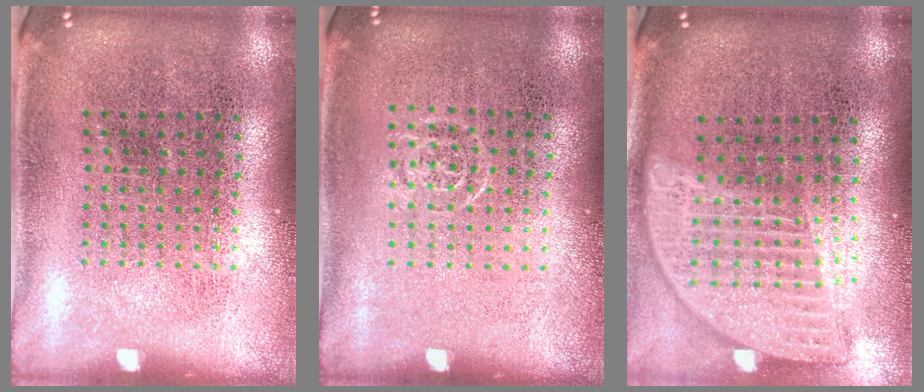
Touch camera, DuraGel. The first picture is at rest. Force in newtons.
{"total": 0.5, "press": 0.5, "slide": 0.2}
{"total": 1.9, "press": 1.6, "slide": 1.2}